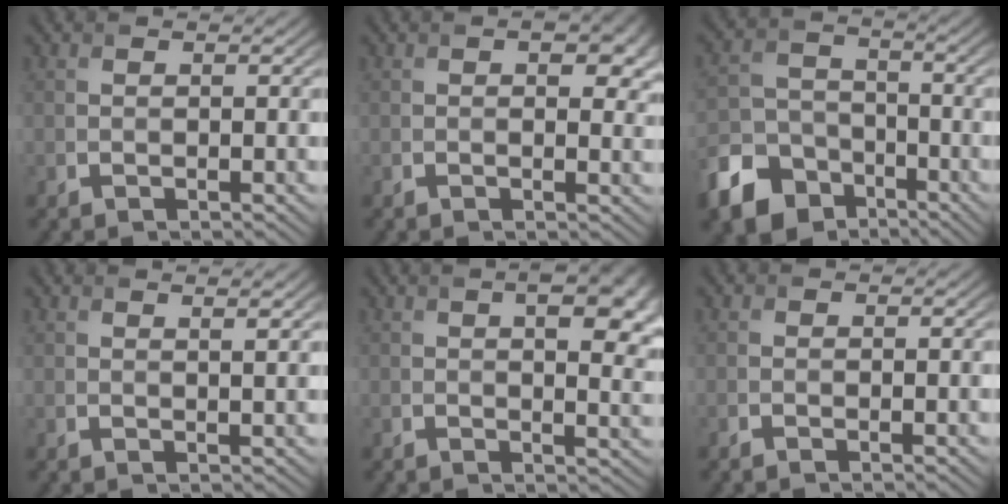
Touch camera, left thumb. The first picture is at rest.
{"total": 4.0, "force": [1.1, 2.0, 3.2], "torque": [-0.041, -0.002, 0.014]}
{"total": 10.6, "force": [-6.4, 7.2, 4.6], "torque": [-0.115, -0.028, -0.132]}
{"total": 2.0, "force": [1.5, 0.3, 1.3], "torque": [-0.019, 0.002, 0.016]}
{"total": 8.6, "force": [2.8, 3.8, 7.2], "torque": [-0.095, 0.006, 0.038]}
{"total": 0.7, "force": [-0.5, 0.4, 0.1], "torque": [-0.004, -0.002, -0.012]}